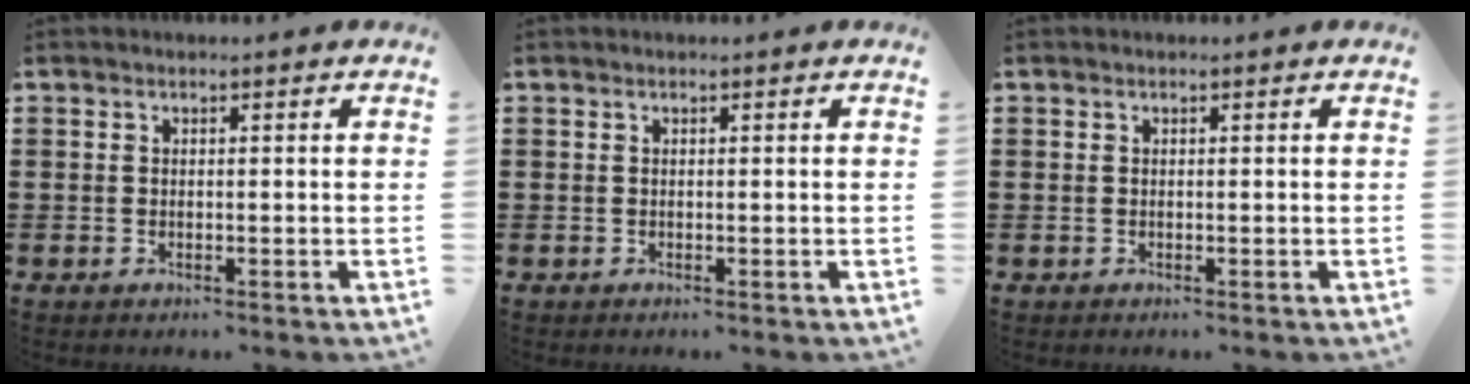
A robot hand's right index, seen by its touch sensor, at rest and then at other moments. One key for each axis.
{"total": 0.0}
{"total": 0.0}